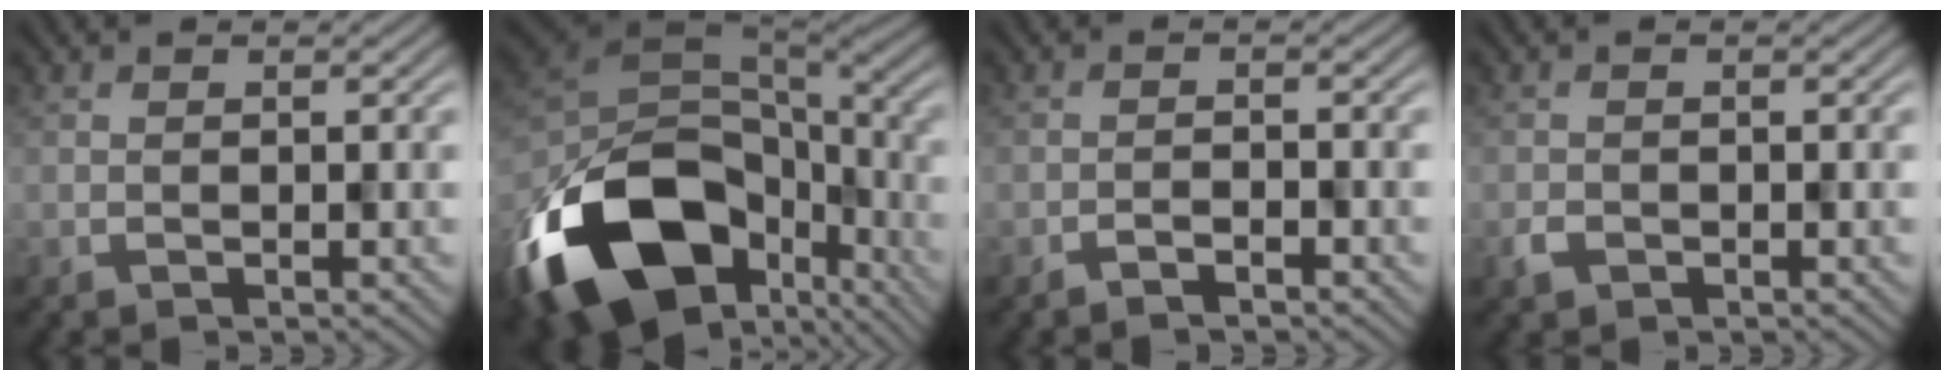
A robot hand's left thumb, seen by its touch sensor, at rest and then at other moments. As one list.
[{"total": 19.0, "force": [-8.1, 12.1, 12.2], "torque": [-0.283, -0.064, -0.107]}, {"total": 1.6, "force": [-1.6, 0.1, 0.2], "torque": [-0.004, 0.000, -0.024]}, {"total": 1.2, "force": [-0.9, 0.7, -0.2], "torque": [-0.003, -0.010, -0.013]}]